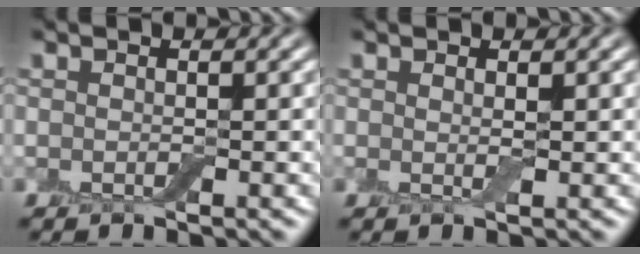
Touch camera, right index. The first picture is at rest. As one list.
[{"total": 0.9, "force": [0.3, 0.1, 0.8], "torque": [-0.016, -0.006, 0.004]}]